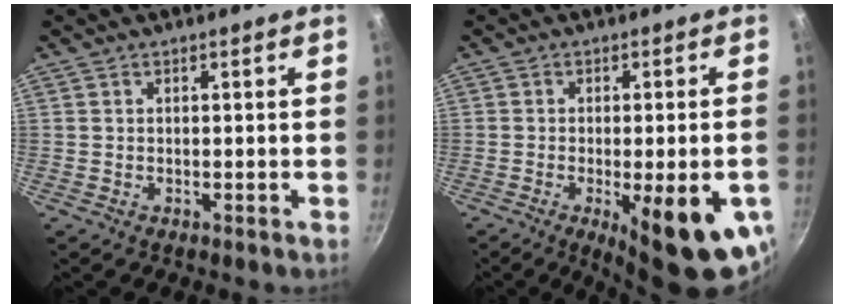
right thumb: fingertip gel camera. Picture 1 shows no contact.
{"total": 15.8, "force": [-5.5, 4.4, 14.2], "torque": [-0.157, 0.004, -0.066]}